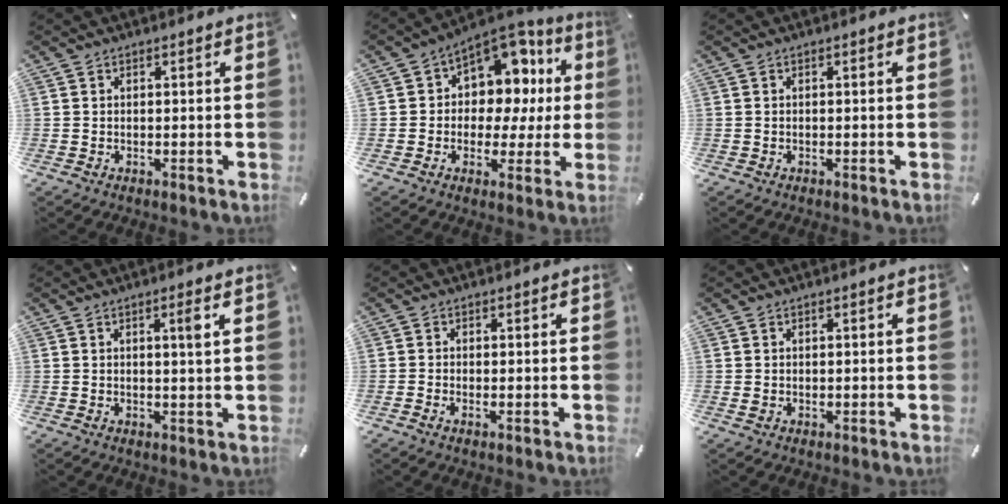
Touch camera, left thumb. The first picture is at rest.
{"total": 11.5, "force": [4.6, 9.0, 5.5], "torque": [-0.068, -0.050, 0.086]}
{"total": 0.0}
{"total": 3.1, "force": [1.2, 0.0, 2.9], "torque": [-0.051, -0.005, 0.016]}
{"total": 0.8, "force": [-0.2, 0.4, 0.6], "torque": [-0.013, -0.001, -0.004]}
{"total": 0.8, "force": [0.1, 0.7, 0.3], "torque": [-0.007, 0.002, 0.002]}